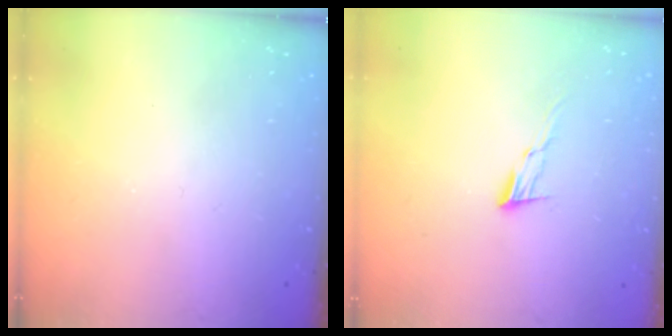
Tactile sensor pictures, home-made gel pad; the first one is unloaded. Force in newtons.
{"total": 6.1, "press": 6.1, "slide": 0.6}